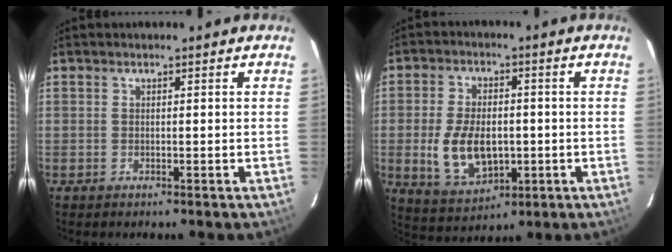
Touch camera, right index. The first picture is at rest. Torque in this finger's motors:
{"motor_torque": [0.30, -0.21, 0.57, 0.12]}